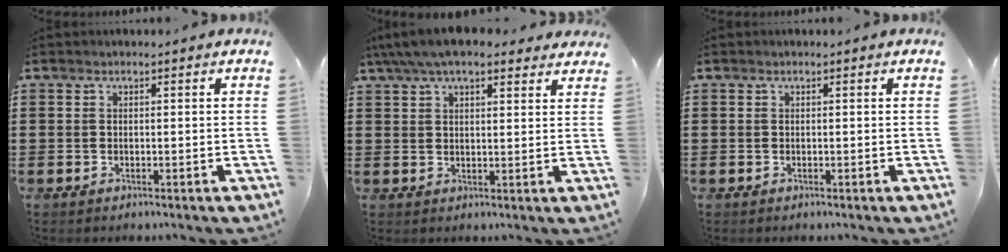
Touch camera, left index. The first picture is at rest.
{"total": 6.6, "force": [5.3, 2.0, 3.4], "torque": [-0.081, -0.002, 0.098]}
{"total": 0.0}